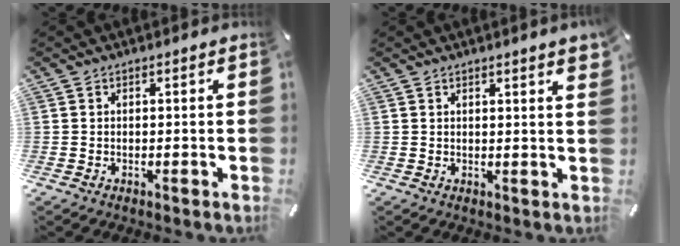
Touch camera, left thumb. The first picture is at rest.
{"total": 2.3, "force": [1.4, 0.0, 1.9], "torque": [-0.037, -0.001, 0.024]}